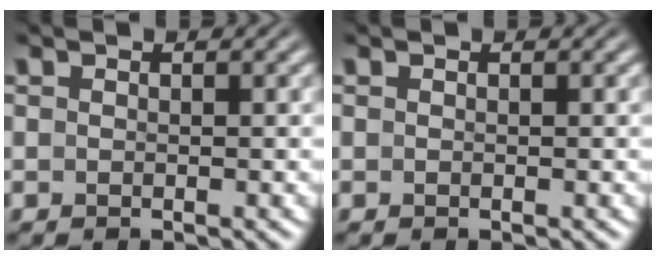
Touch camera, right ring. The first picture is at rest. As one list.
[{"total": 1.2, "force": [-0.3, -1.1, -0.4], "torque": [0.015, -0.011, 0.006]}]